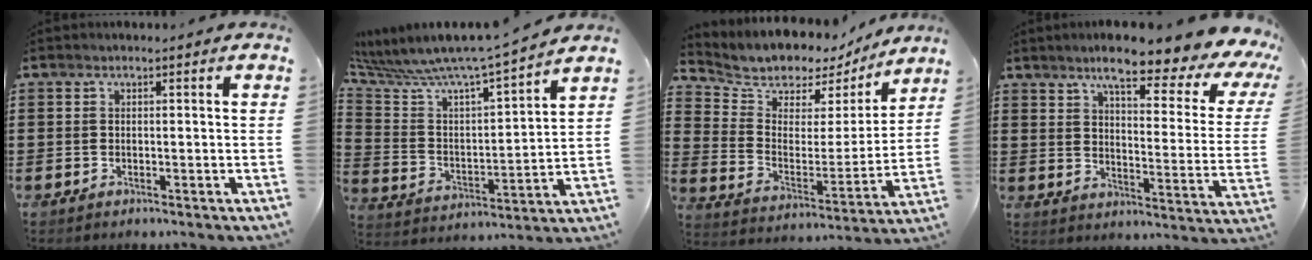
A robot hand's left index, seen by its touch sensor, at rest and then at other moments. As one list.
[{"total": 7.8, "force": [7.3, 0.1, 2.6], "torque": [-0.087, -0.064, 0.117]}, {"total": 5.6, "force": [5.1, 2.4, -0.2], "torque": [-0.038, -0.044, 0.085]}, {"total": 9.3, "force": [7.2, 1.2, 5.9], "torque": [-0.112, -0.051, 0.110]}]